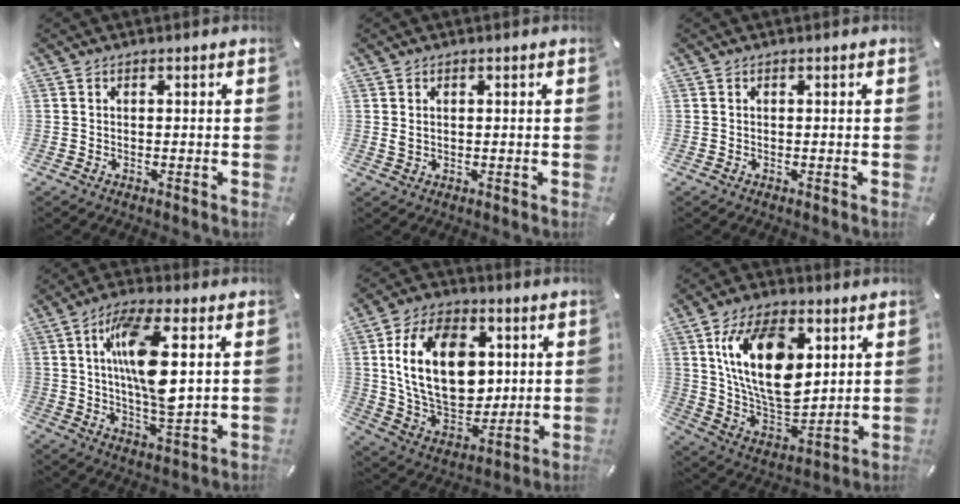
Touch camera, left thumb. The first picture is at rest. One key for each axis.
{"total": 1.2, "fx": 0.4, "fy": 0.9, "fz": 0.7, "tx": -0.016, "ty": 0.003, "tz": 0.007}
{"total": 0.0}
{"total": 14.9, "fx": 3.3, "fy": 5.2, "fz": 13.6, "tx": -0.254, "ty": -0.010, "tz": 0.050}
{"total": 20.5, "fx": 3.8, "fy": 14.2, "fz": 14.3, "tx": -0.278, "ty": -0.007, "tz": 0.068}
{"total": 20.6, "fx": 7.1, "fy": 12.0, "fz": 15.2, "tx": -0.310, "ty": -0.021, "tz": 0.122}